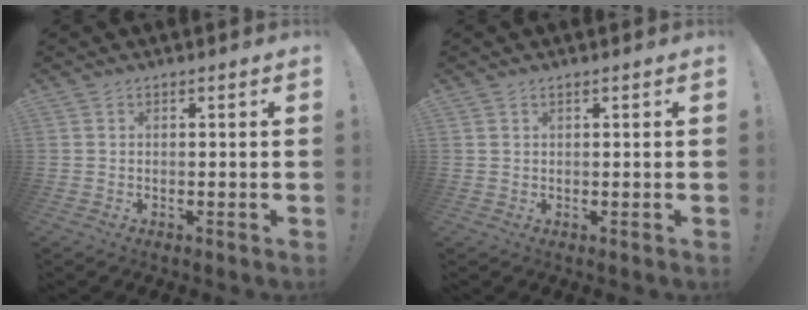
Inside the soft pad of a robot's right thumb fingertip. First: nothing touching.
{"total": 0.8, "force": [0.7, 0.1, 0.3], "torque": [-0.006, 0.000, 0.014]}